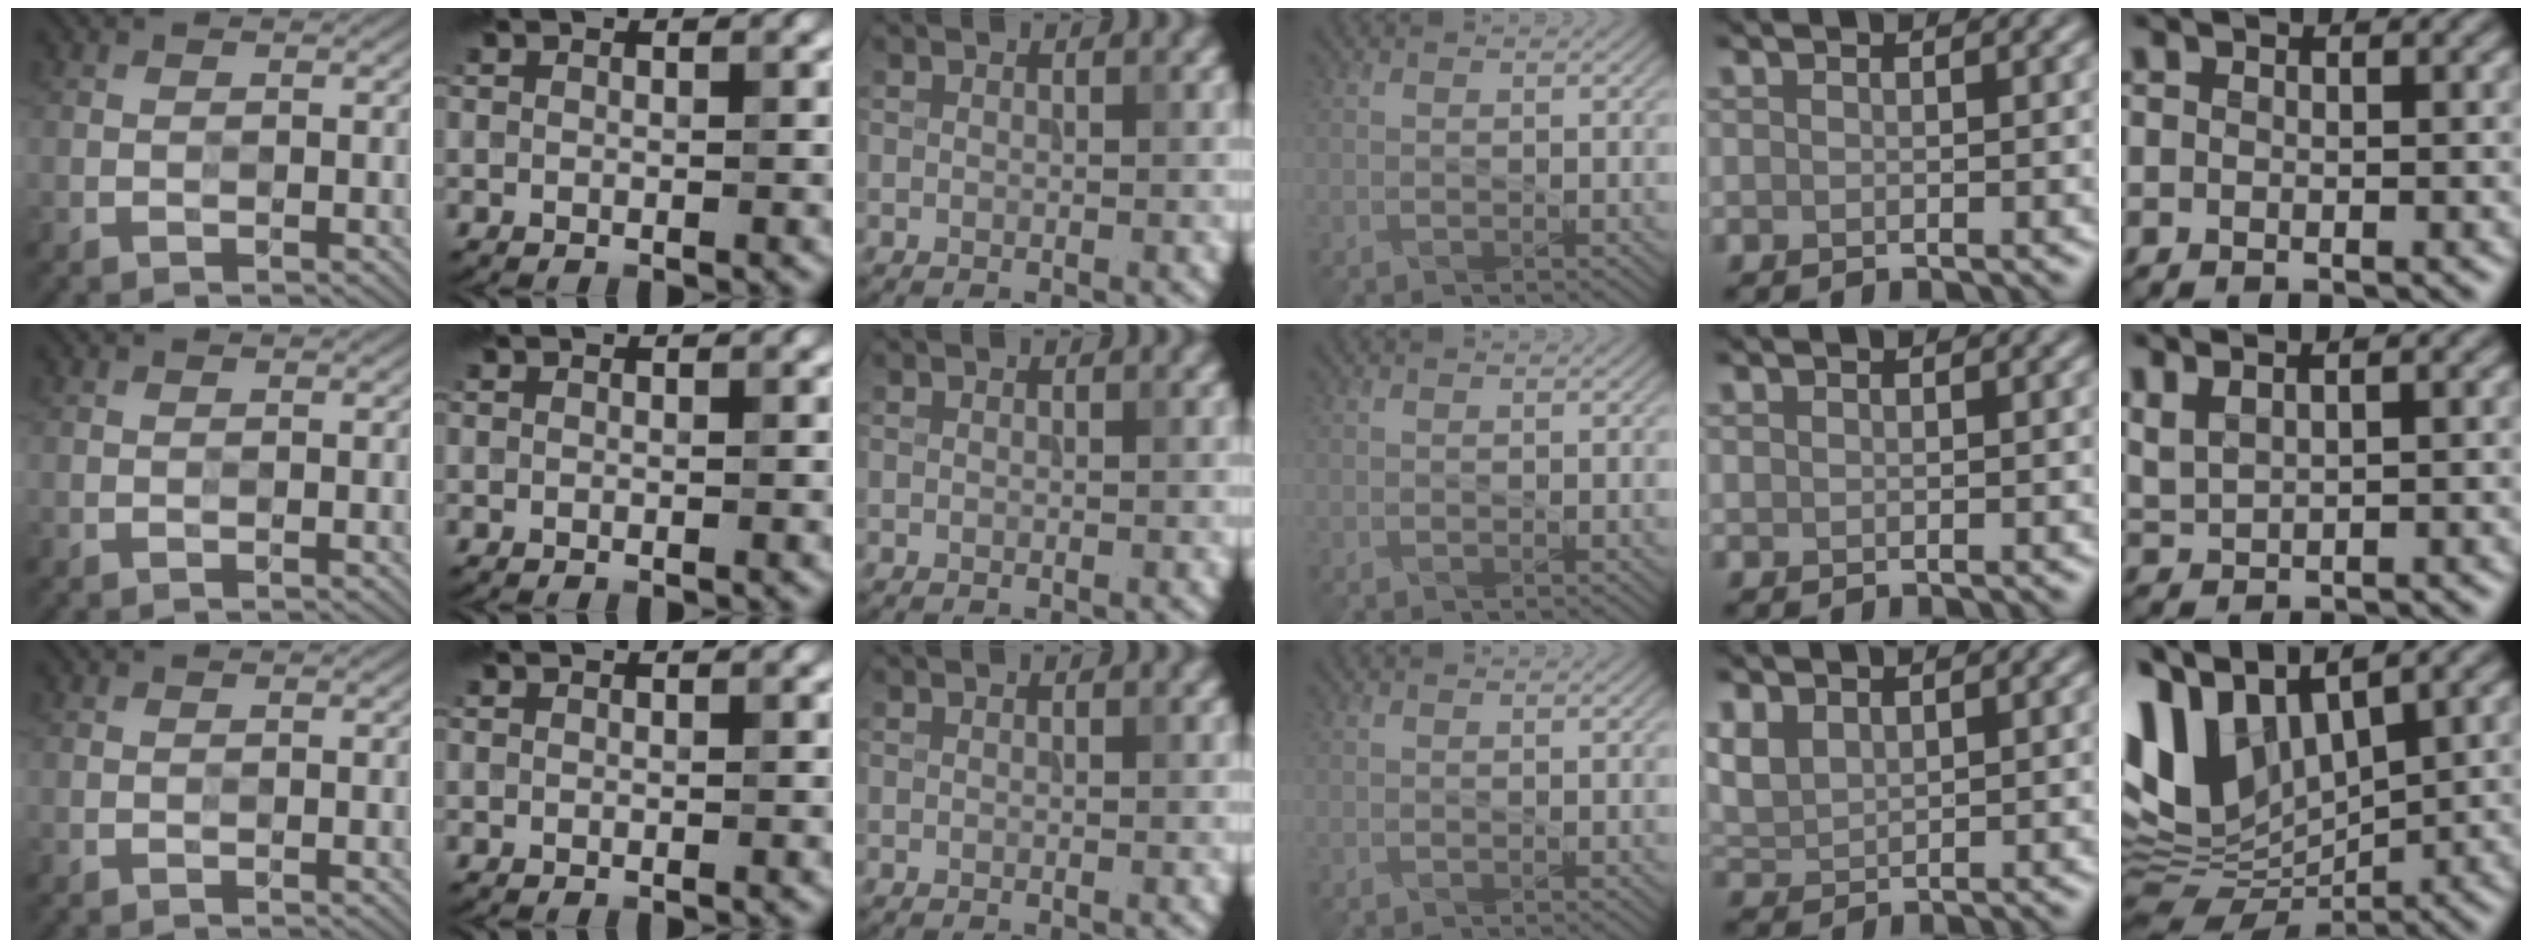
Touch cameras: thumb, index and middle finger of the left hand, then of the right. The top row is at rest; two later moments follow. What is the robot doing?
{"motion": "press", "object": "sticky note"}